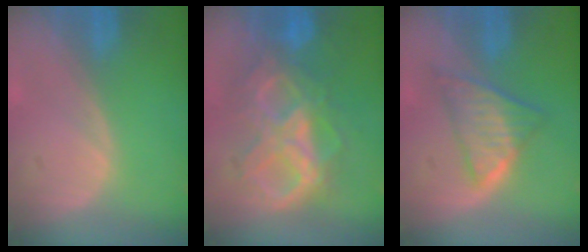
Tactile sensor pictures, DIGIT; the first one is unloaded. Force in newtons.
{"total": 10.0, "press": 9.9, "slide": 1.0}
{"total": 6.1, "press": 5.8, "slide": 2.0}